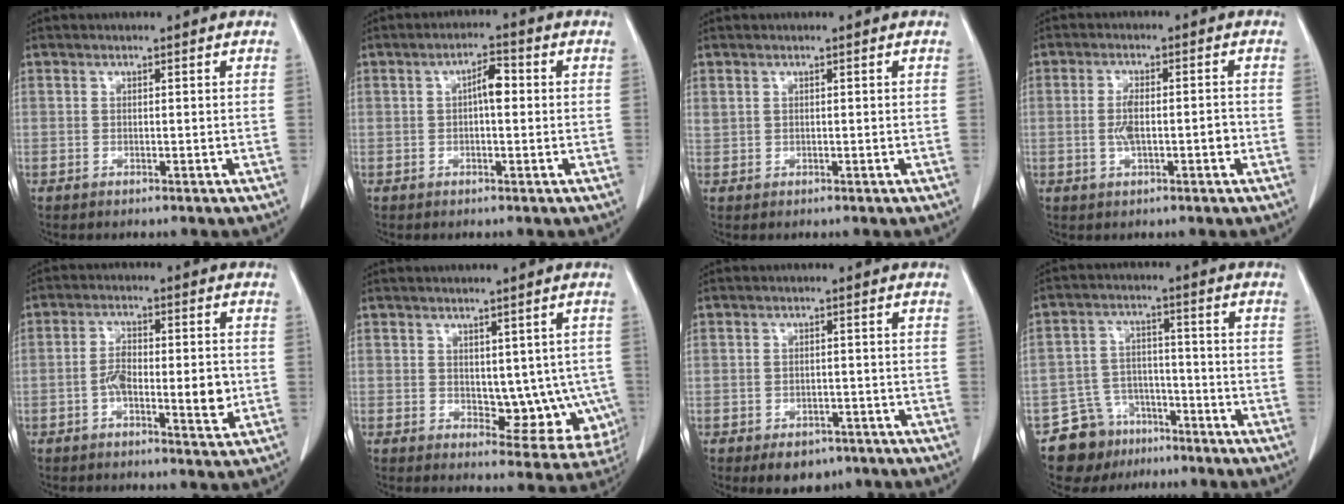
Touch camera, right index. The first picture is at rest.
{"total": 3.5, "force": [0.3, 1.1, 3.3], "torque": [-0.054, 0.011, 0.002]}
{"total": 0.8, "force": [0.6, 0.5, 0.2], "torque": [-0.006, 0.012, 0.016]}
{"total": 4.9, "force": [-0.9, 1.6, 4.6], "torque": [-0.090, 0.008, -0.014]}
{"total": 7.8, "force": [-1.6, 2.5, 7.2], "torque": [-0.118, 0.006, -0.027]}
{"total": 8.5, "force": [-0.4, 5.2, 6.7], "torque": [-0.057, 0.006, 0.011]}
{"total": 5.0, "force": [-3.4, 3.3, 1.8], "torque": [-0.013, 0.004, -0.040]}
{"total": 8.0, "force": [-5.6, 5.7, 0.6], "torque": [-0.009, 0.030, -0.088]}